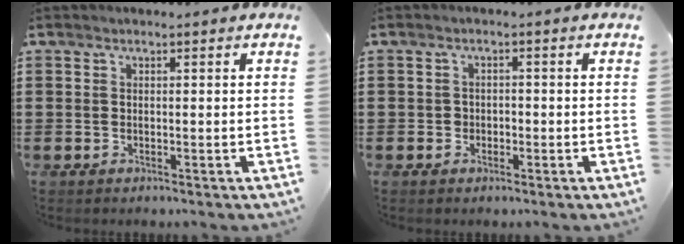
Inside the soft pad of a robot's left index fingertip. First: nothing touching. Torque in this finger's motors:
{"motor_torque": [-0.97, 1.17, 0.01, 0.00]}